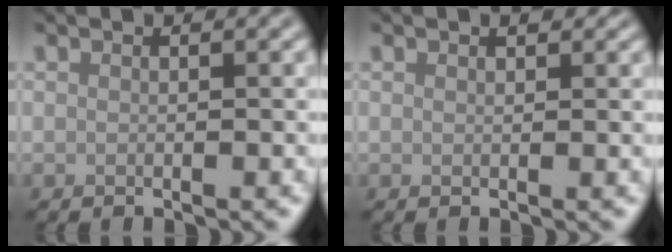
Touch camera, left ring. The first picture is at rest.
{"total": 0.8, "force": [0.5, 0.5, 0.3], "torque": [-0.004, -0.002, 0.008]}